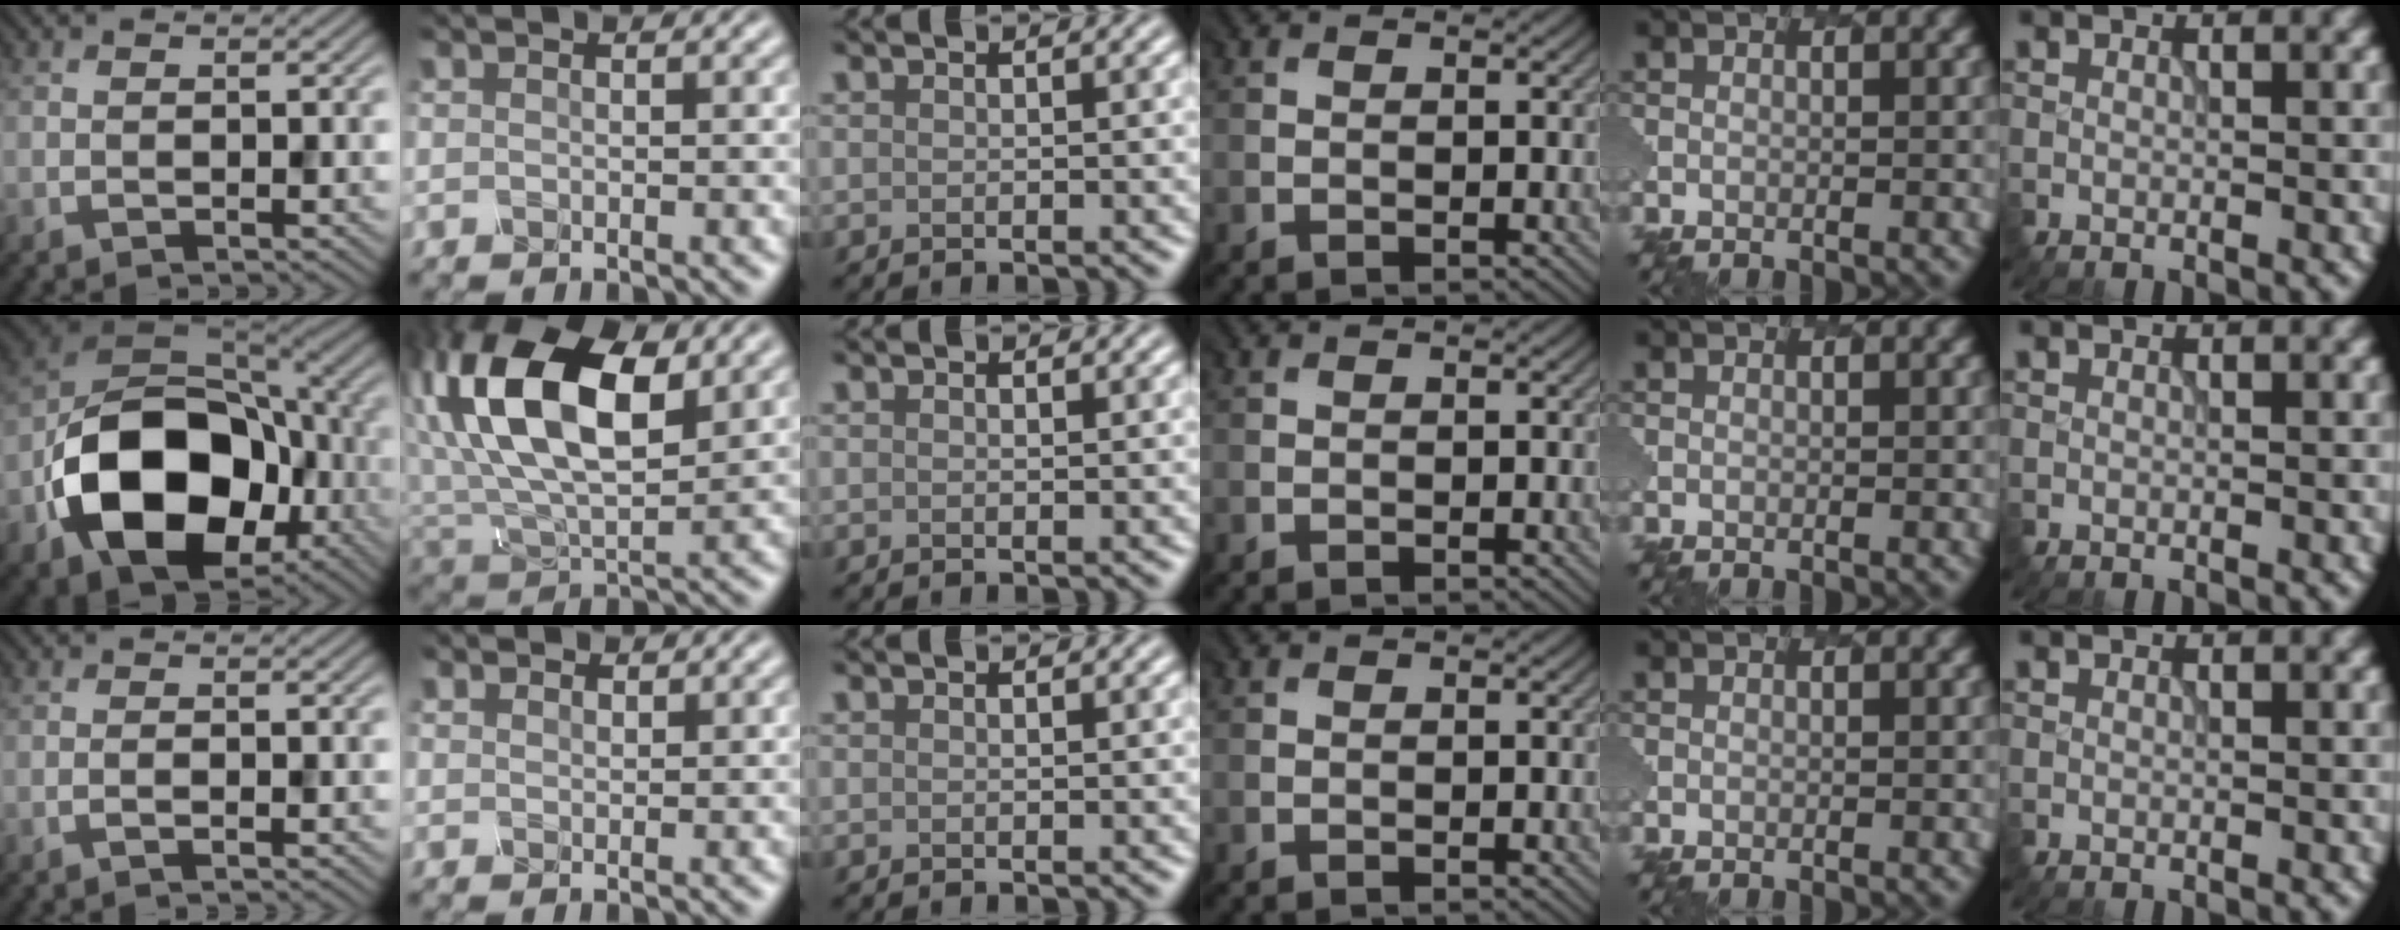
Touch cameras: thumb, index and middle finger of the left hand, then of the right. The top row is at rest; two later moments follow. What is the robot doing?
{"motion": "dispense", "object": "toothpaste"}